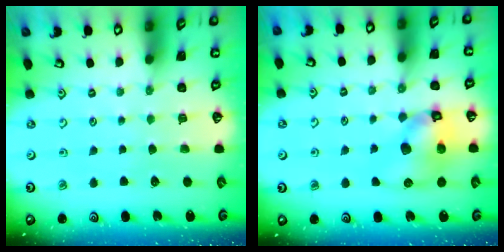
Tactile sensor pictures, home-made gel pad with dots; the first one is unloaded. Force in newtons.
{"total": 10.5, "press": 10.4, "slide": 1.7}